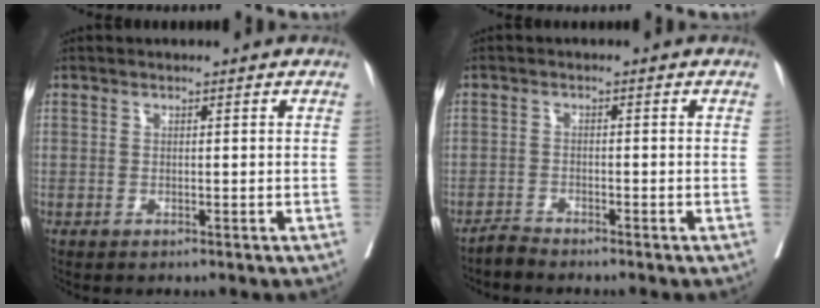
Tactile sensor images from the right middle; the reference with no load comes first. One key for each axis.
{"total": 1.6, "fx": -1.6, "fy": -0.2, "fz": -0.1, "tx": 0.005, "ty": -0.006, "tz": -0.031}